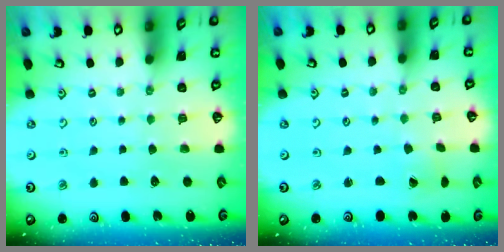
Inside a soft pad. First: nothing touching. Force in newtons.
{"total": 0.0}